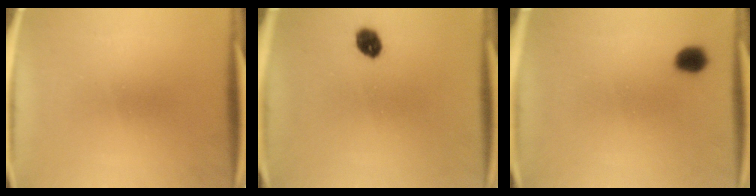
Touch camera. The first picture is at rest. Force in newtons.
{"total": 4.0}
{"total": 4.8}